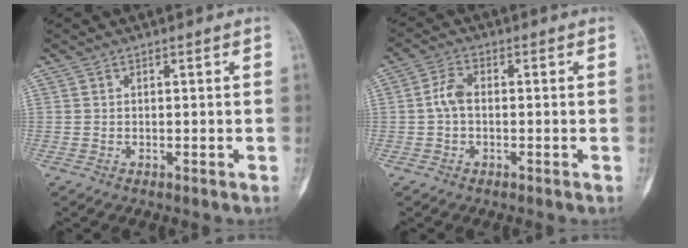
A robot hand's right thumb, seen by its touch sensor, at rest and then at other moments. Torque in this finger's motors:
{"motor_torque": [1.40, 1.36, 0.90, -0.95, 0.40]}